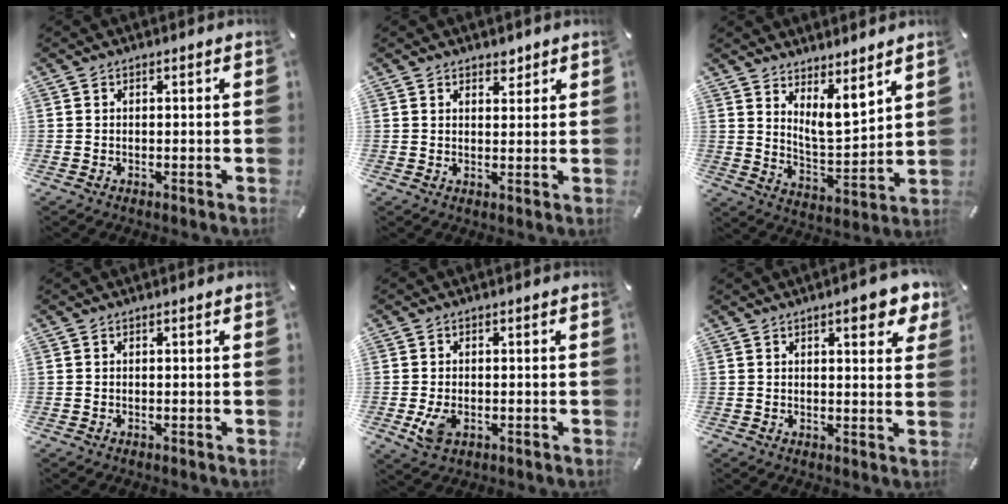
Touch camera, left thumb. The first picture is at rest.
{"total": 2.5, "force": [1.9, 1.5, 0.4], "torque": [0.014, -0.011, 0.031]}
{"total": 8.6, "force": [6.8, 2.8, 4.6], "torque": [-0.077, -0.047, 0.123]}
{"total": 0.0}
{"total": 4.4, "force": [-1.1, 2.9, 3.1], "torque": [-0.071, -0.001, -0.020]}
{"total": 6.9, "force": [4.2, 2.3, 5.0], "torque": [-0.065, -0.019, 0.066]}